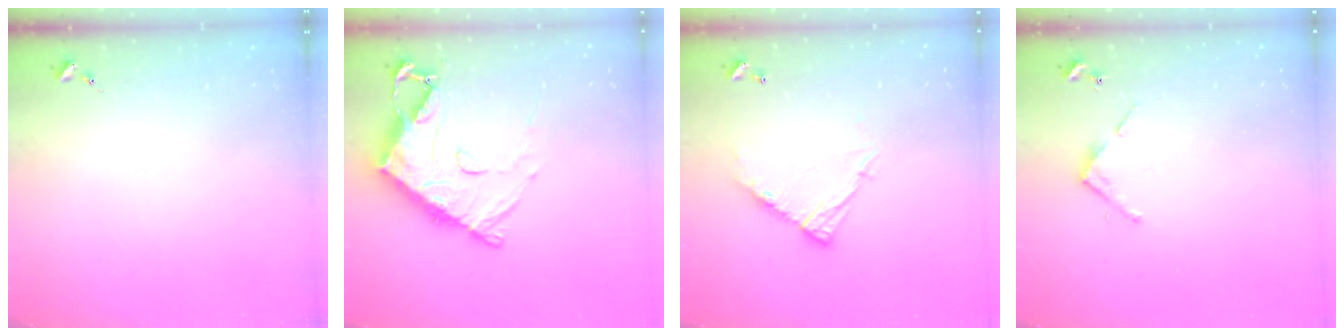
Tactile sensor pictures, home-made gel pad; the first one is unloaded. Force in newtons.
{"total": 15.2, "press": 15.1, "slide": 1.6}
{"total": 11.4, "press": 11.4, "slide": 0.7}
{"total": 3.5, "press": 3.5, "slide": 0.2}